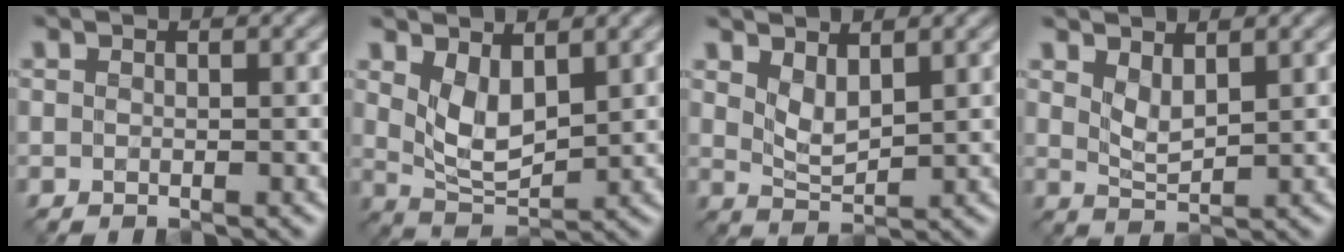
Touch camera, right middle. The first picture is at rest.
{"total": 3.7, "force": [1.6, 1.8, 2.7], "torque": [-0.057, -0.006, 0.037]}
{"total": 2.2, "force": [1.4, 0.9, 1.4], "torque": [-0.031, -0.005, 0.035]}
{"total": 1.9, "force": [1.3, 0.7, 1.2], "torque": [-0.027, -0.004, 0.031]}